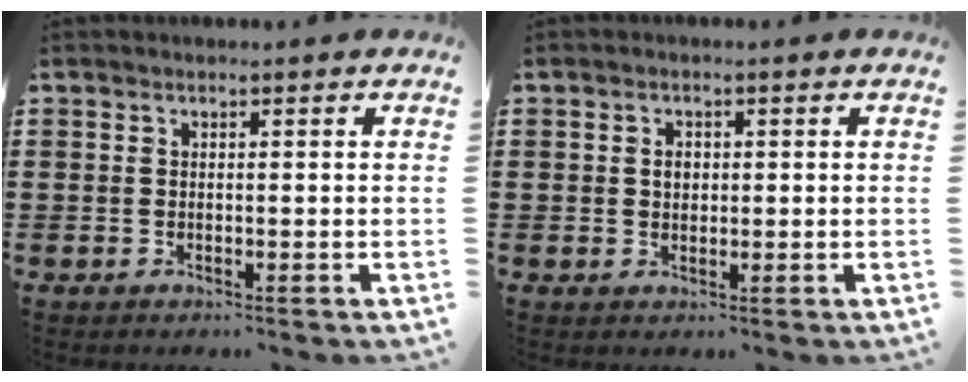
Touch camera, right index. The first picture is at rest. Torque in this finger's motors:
{"motor_torque": [0.25, 0.24, 0.20, 0.03]}